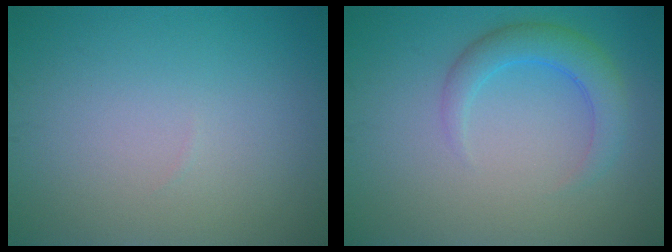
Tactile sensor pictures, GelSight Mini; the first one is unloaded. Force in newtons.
{"total": 3.3, "press": 3.3, "slide": 0.3}